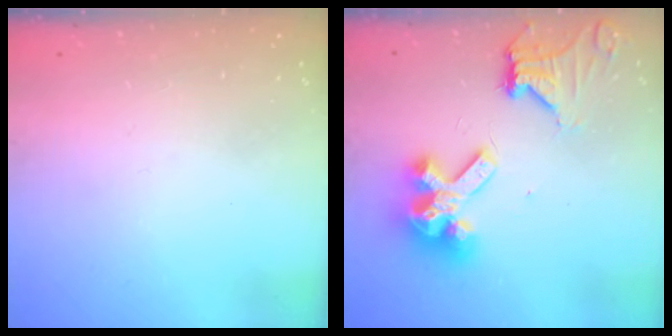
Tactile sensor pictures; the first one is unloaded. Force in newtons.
{"total": 14.2, "press": 14.2, "slide": 1.1}